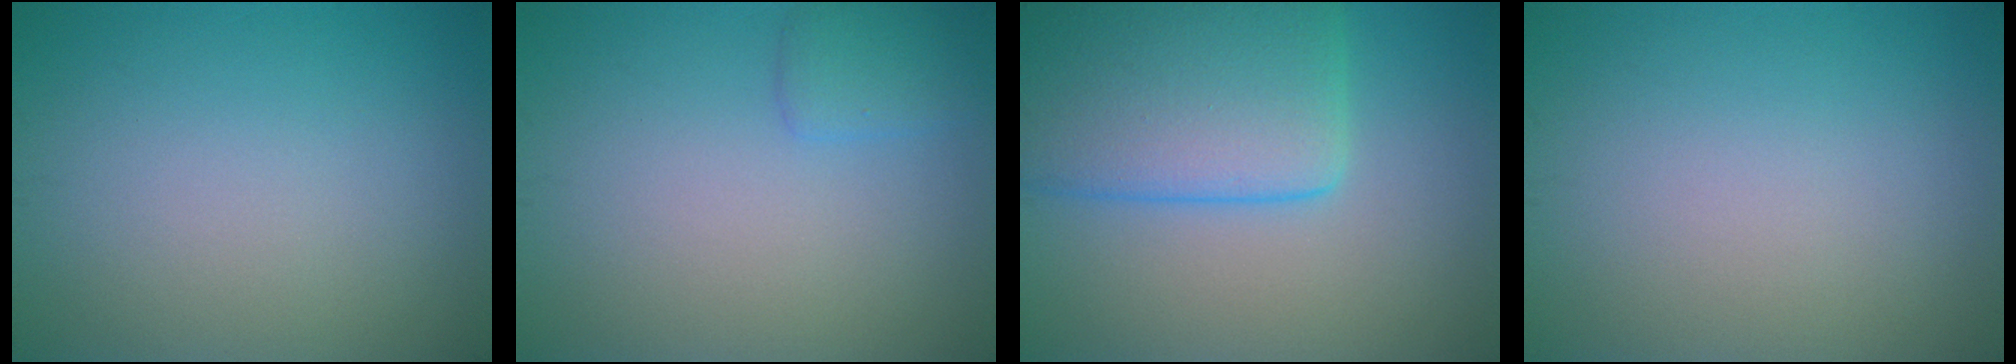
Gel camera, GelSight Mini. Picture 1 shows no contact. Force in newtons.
{"total": 1.6, "press": 1.6, "slide": 0.1}
{"total": 8.6, "press": 8.6, "slide": 0.4}
{"total": 0.0}